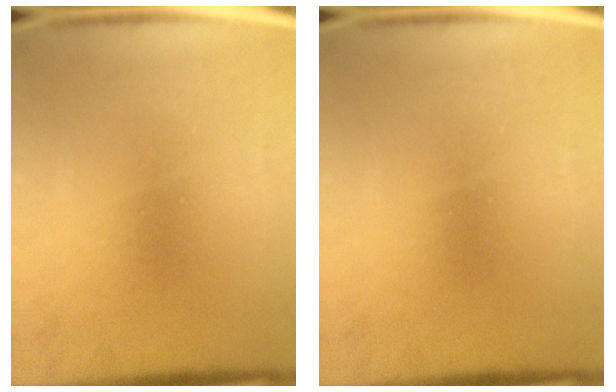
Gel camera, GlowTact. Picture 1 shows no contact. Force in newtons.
{"total": 0.0}